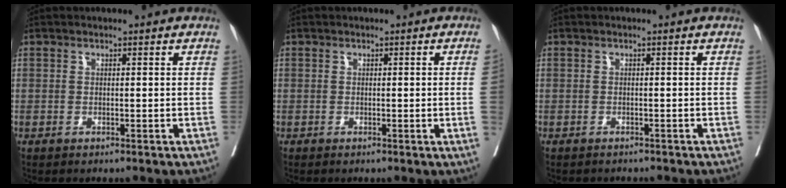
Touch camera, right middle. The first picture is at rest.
{"total": 2.3, "force": [-0.1, -0.9, 2.2], "torque": [-0.034, -0.004, 0.002]}
{"total": 2.5, "force": [-2.3, 1.0, 0.4], "torque": [-0.007, -0.006, -0.036]}